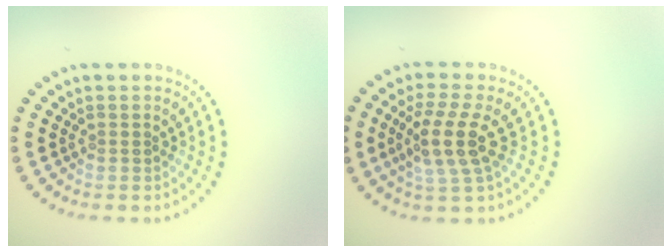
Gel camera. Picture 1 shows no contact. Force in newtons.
{"total": 3.9, "press": 3.5, "slide": 1.9}